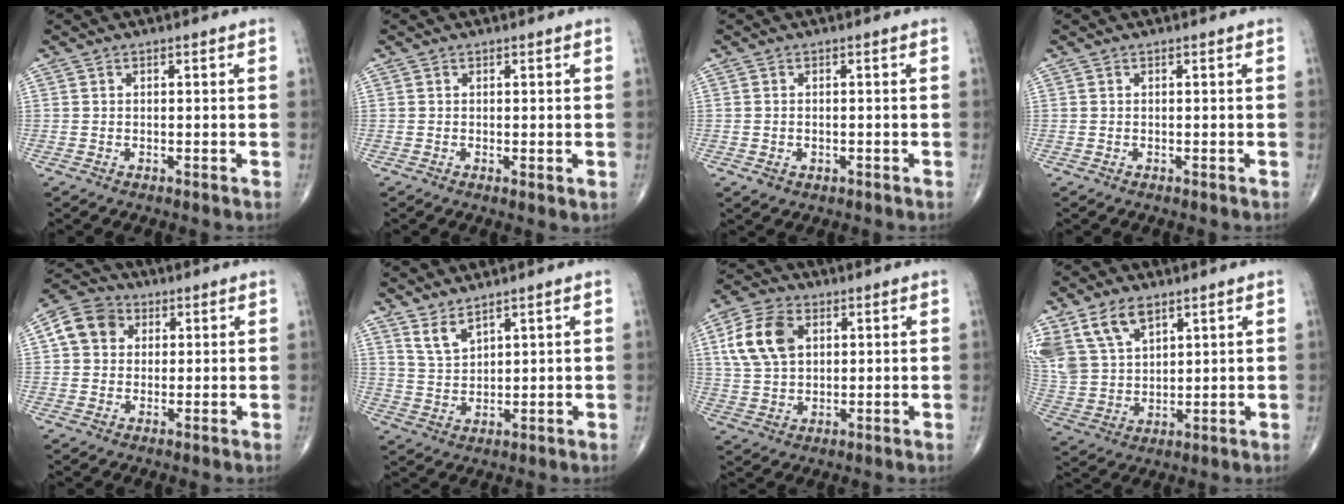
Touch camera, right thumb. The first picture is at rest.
{"total": 1.8, "force": [-0.2, 0.7, 1.7], "torque": [-0.028, -0.008, -0.002]}
{"total": 1.9, "force": [-0.5, 1.5, 1.1], "torque": [-0.017, 0.004, 0.001]}
{"total": 0.0}
{"total": 8.2, "force": [2.2, 6.8, 3.9], "torque": [-0.055, 0.011, 0.028]}
{"total": 4.4, "force": [3.5, 1.4, 2.2], "torque": [-0.038, -0.029, 0.076]}
{"total": 11.5, "force": [3.4, 7.6, 7.8], "torque": [-0.143, 0.003, 0.064]}
{"total": 12.7, "force": [7.4, 7.6, 7.1], "torque": [-0.128, -0.017, 0.159]}